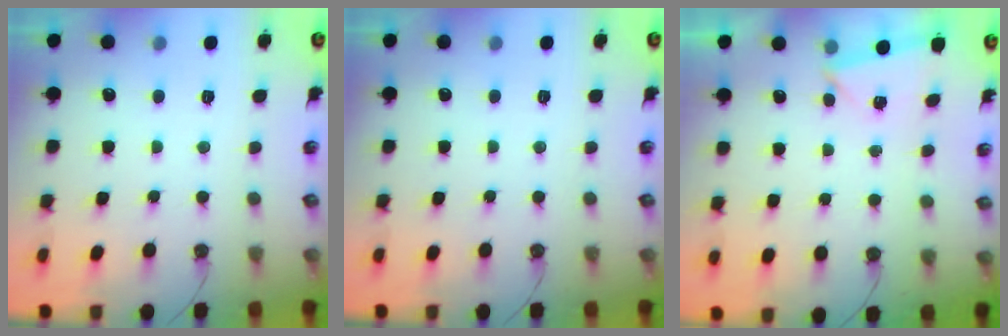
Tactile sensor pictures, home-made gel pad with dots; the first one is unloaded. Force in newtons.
{"total": 0.0}
{"total": 2.5, "press": 2.4, "slide": 0.9}